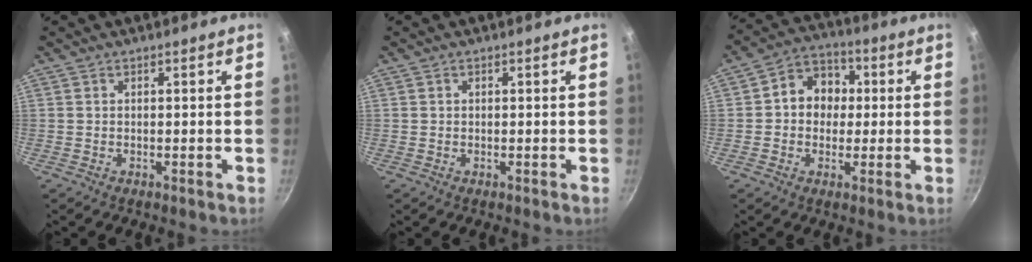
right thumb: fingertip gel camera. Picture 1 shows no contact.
{"total": 0.0}
{"total": 9.5, "force": [0.8, 8.1, 4.9], "torque": [-0.035, 0.020, -0.005]}